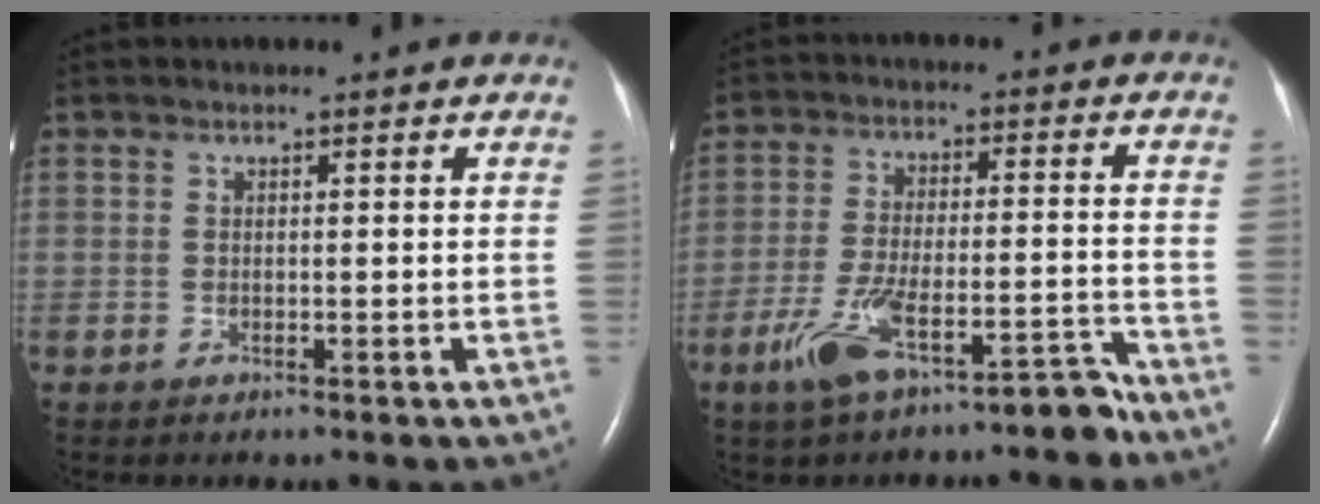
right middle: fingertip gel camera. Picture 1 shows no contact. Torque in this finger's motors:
{"motor_torque": [0.71, -0.61, 0.12, 0.12]}